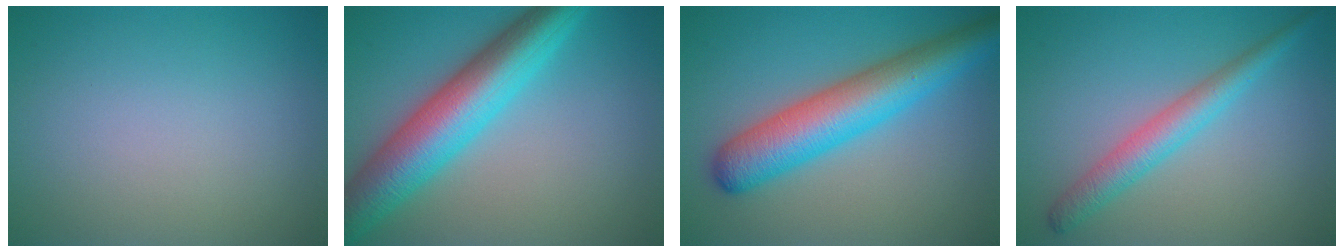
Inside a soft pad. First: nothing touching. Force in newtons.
{"total": 9.2, "press": 9.2, "slide": 0.2}
{"total": 7.8, "press": 7.8, "slide": 0.3}
{"total": 3.3, "press": 3.3, "slide": 0.1}